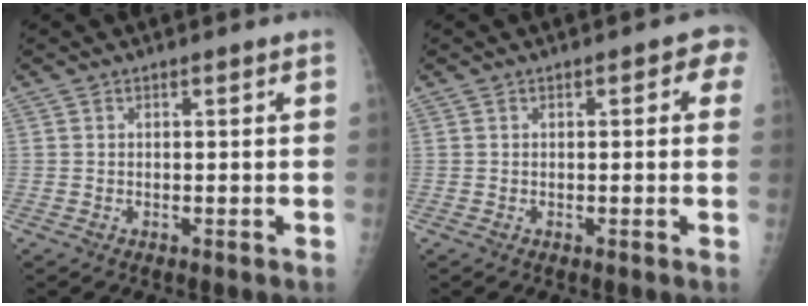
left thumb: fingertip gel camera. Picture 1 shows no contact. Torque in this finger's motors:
{"motor_torque": [-0.02, 0.15, -0.16, -0.07, 0.06]}